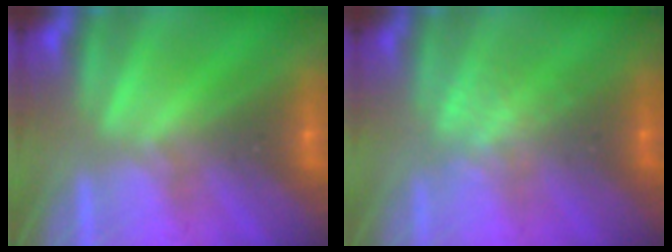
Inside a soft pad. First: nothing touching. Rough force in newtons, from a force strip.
{"total": 1.0}